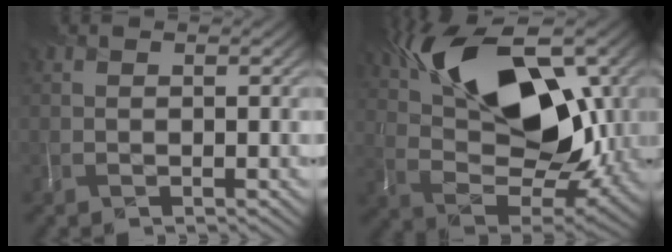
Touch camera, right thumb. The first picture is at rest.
{"total": 16.2, "force": [6.3, 8.5, 12.2], "torque": [-0.200, 0.018, 0.106]}